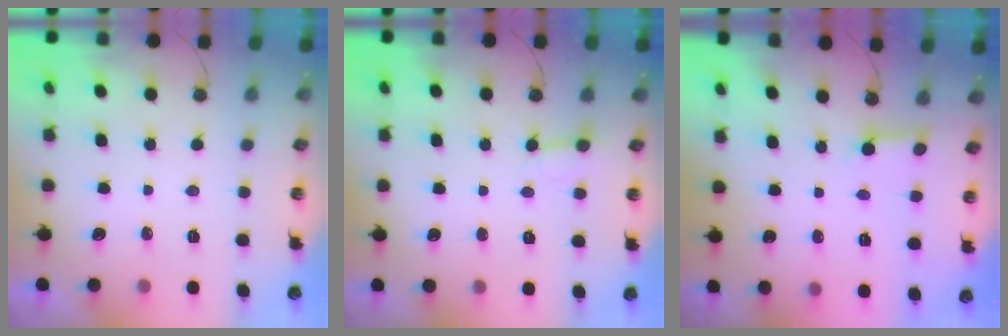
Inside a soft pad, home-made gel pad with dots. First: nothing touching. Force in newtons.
{"total": 2.1, "press": 2.1, "slide": 0.1}
{"total": 2.8, "press": 2.8, "slide": 0.3}